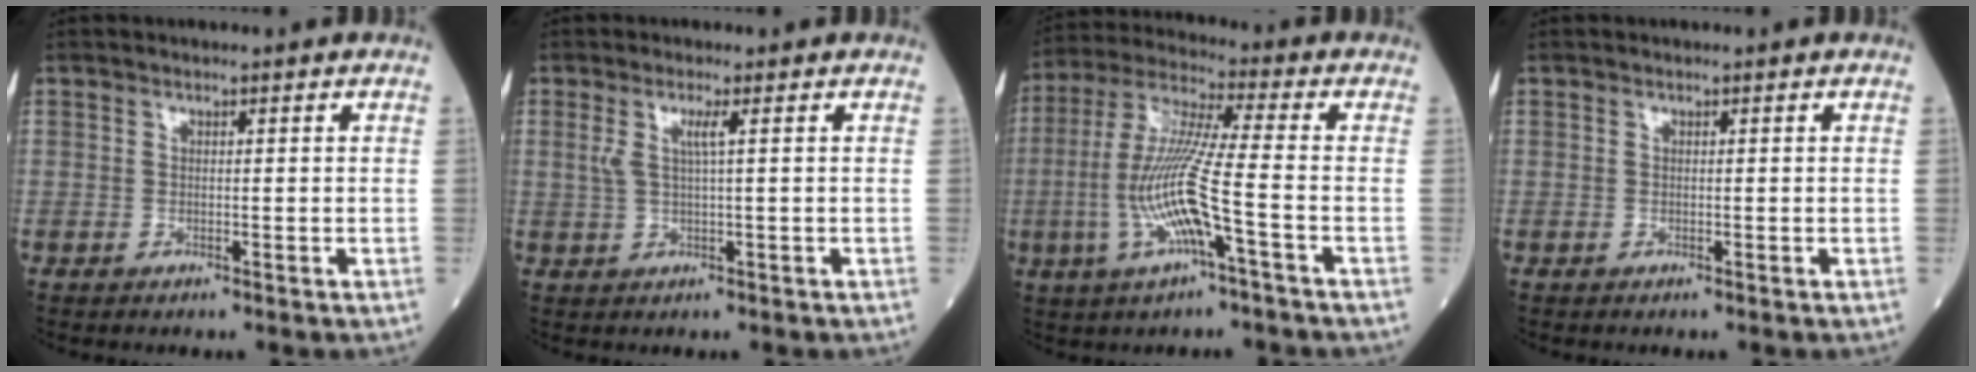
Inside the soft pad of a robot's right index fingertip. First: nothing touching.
{"total": 2.7, "force": [0.9, -0.2, 2.5], "torque": [-0.060, 0.003, 0.020]}
{"total": 12.8, "force": [-3.5, 0.1, 12.3], "torque": [-0.260, -0.001, -0.072]}
{"total": 0.0}